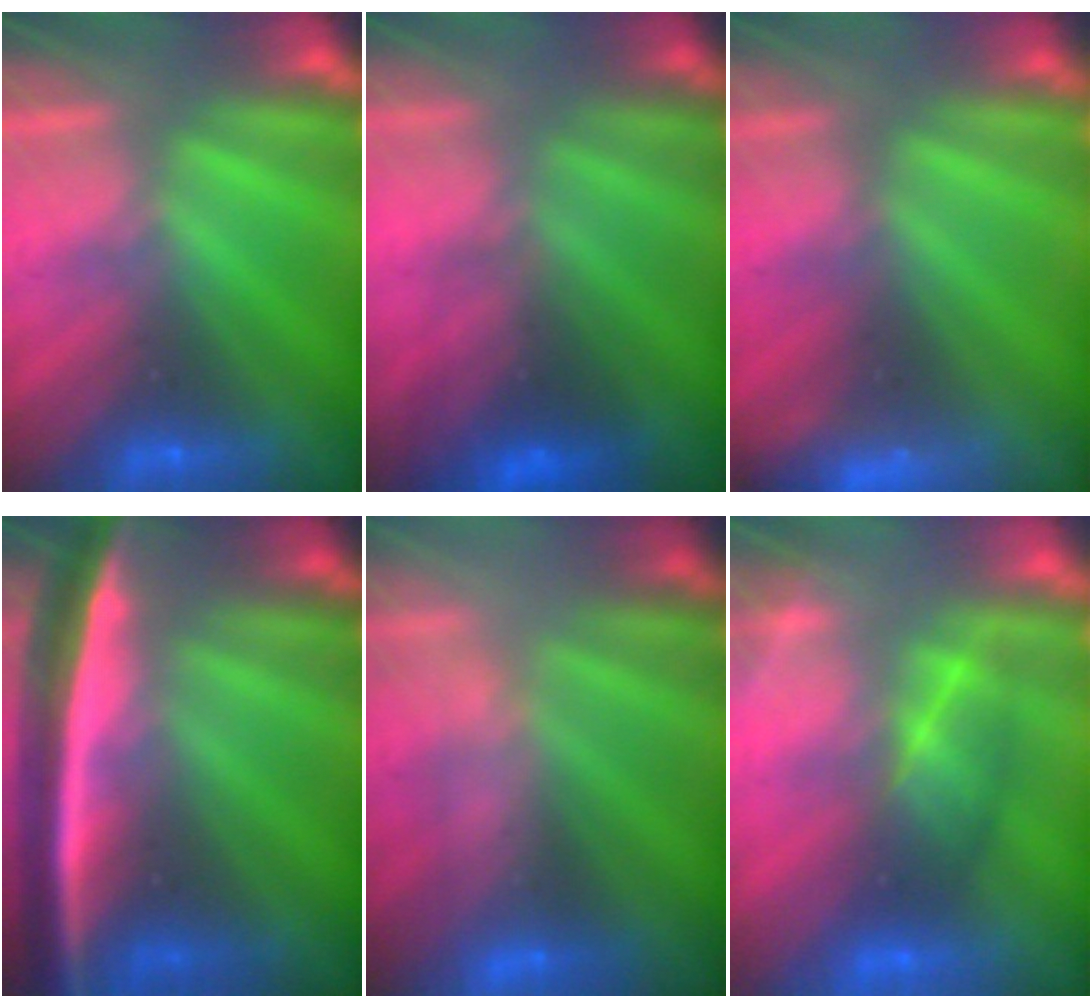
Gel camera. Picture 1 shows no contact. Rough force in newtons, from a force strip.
{"total": 2.3}
{"total": 3.3}
{"total": 8.3}
{"total": 2.5}
{"total": 3.7}